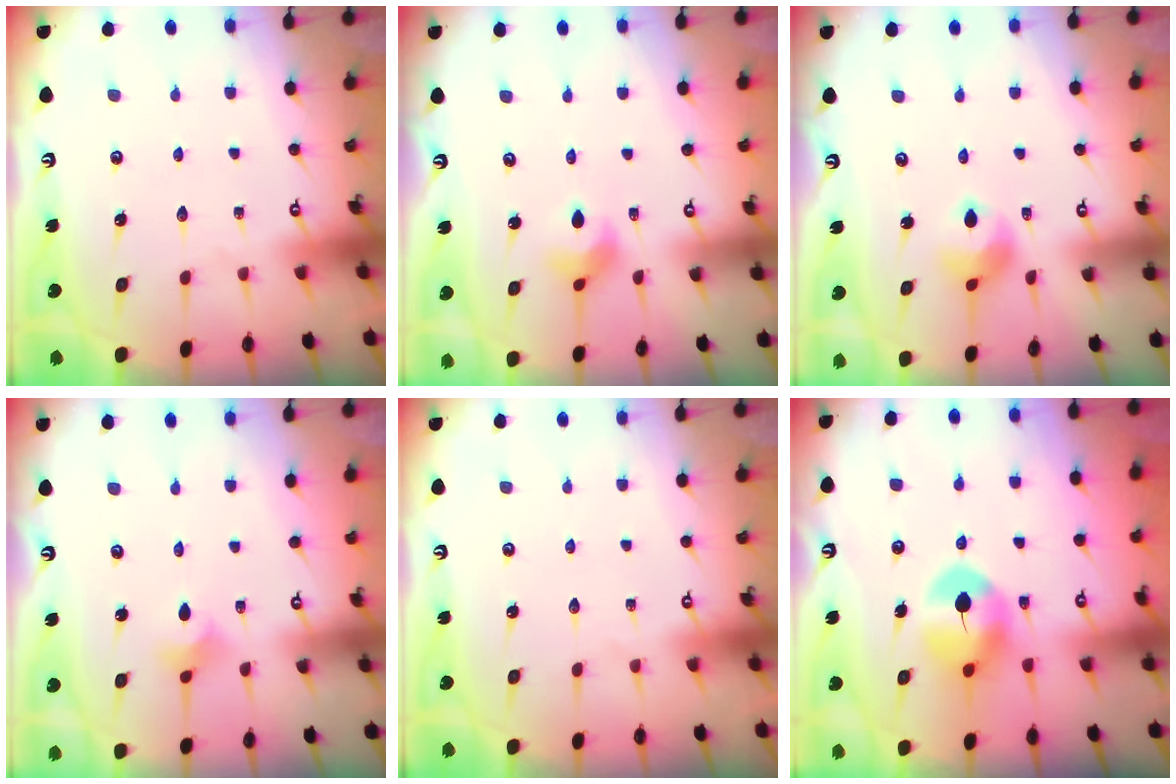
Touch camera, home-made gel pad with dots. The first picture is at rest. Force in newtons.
{"total": 5.4, "press": 5.3, "slide": 0.6}
{"total": 8.2, "press": 8.1, "slide": 1.0}
{"total": 3.9, "press": 3.8, "slide": 0.9}
{"total": 0.0}
{"total": 7.5, "press": 7.4, "slide": 0.4}